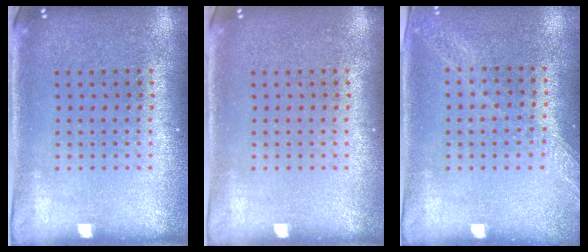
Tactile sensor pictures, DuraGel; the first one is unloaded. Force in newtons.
{"total": 0.0}
{"total": 1.2, "press": 1.2, "slide": 0.2}